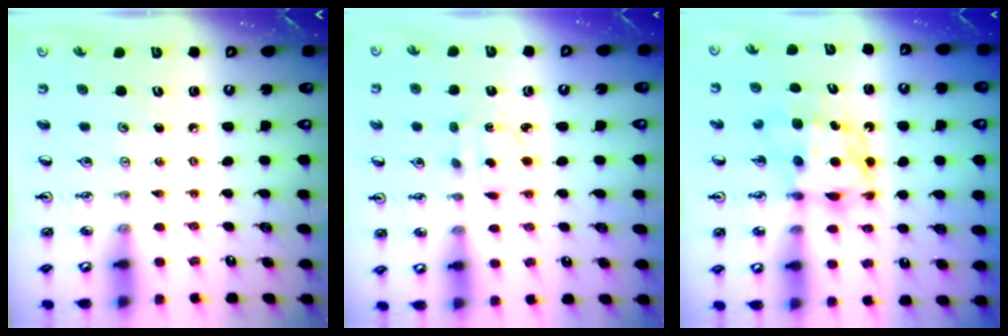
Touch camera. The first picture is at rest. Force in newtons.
{"total": 2.7, "press": 2.6, "slide": 0.6}
{"total": 6.8, "press": 6.8, "slide": 0.2}